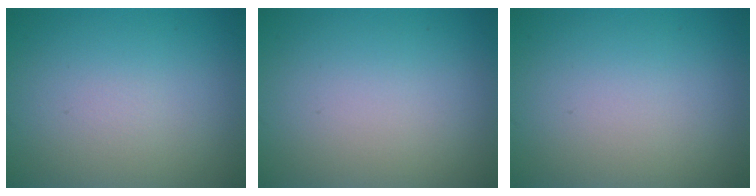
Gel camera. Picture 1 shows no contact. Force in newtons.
{"total": 0.0}
{"total": 0.0}